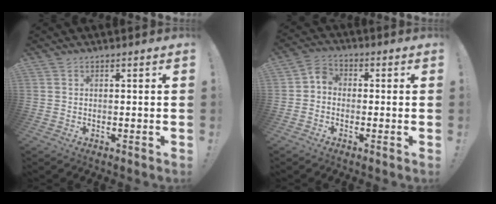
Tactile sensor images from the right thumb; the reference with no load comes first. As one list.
[{"total": 4.1, "force": [-1.4, 3.1, 2.2], "torque": [-0.045, 0.016, -0.024]}]